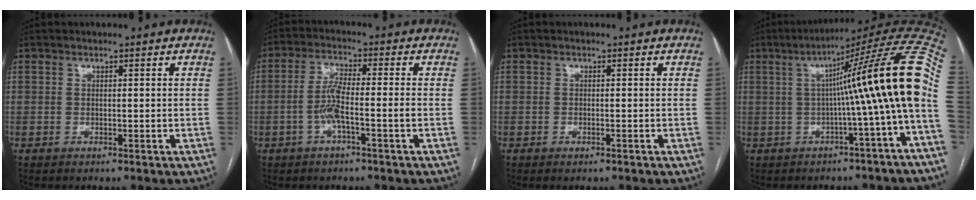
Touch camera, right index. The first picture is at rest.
{"total": 5.5, "force": [-1.7, 0.3, 5.2], "torque": [-0.109, 0.016, -0.031]}
{"total": 0.6, "force": [-0.5, 0.0, 0.4], "torque": [-0.010, -0.002, -0.006]}
{"total": 16.8, "force": [-0.5, -2.3, 16.6], "torque": [-0.210, 0.034, -0.015]}